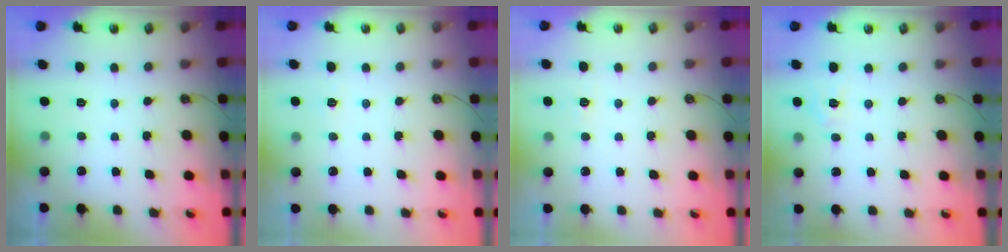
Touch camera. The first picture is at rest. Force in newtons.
{"total": 4.0, "press": 3.9, "slide": 0.4}
{"total": 2.7, "press": 2.7, "slide": 0.4}
{"total": 3.9, "press": 3.9, "slide": 0.2}